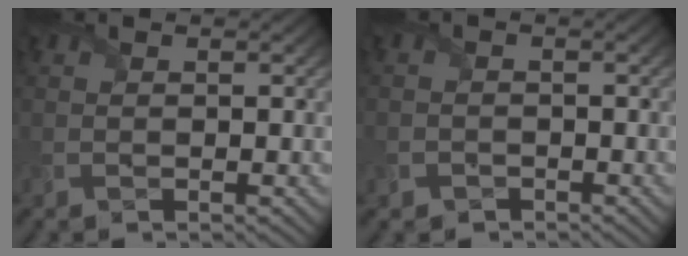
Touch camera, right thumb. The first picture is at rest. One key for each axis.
{"total": 1.6, "fx": -1.1, "fy": 1.2, "fz": 0.0, "tx": 0.006, "ty": -0.002, "tz": -0.023}